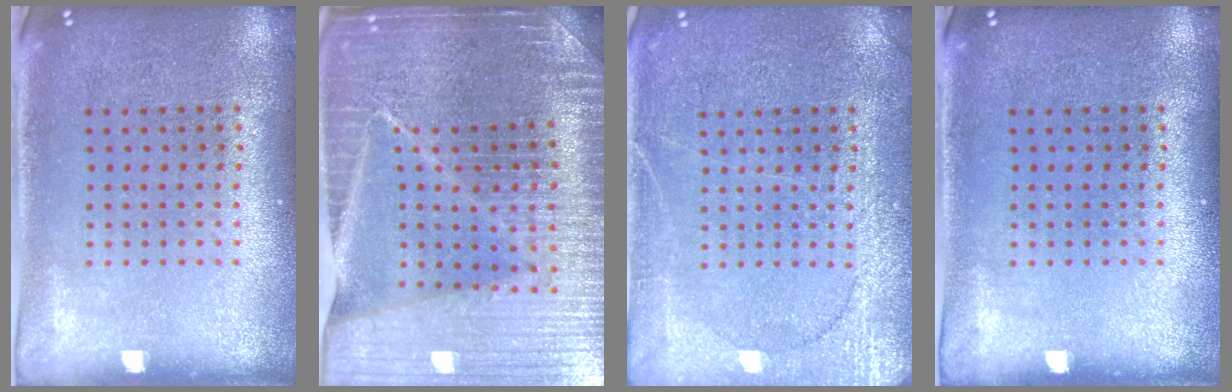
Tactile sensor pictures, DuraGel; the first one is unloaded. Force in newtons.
{"total": 5.3, "press": 4.8, "slide": 2.2}
{"total": 4.3, "press": 4.3, "slide": 0.6}
{"total": 0.0}